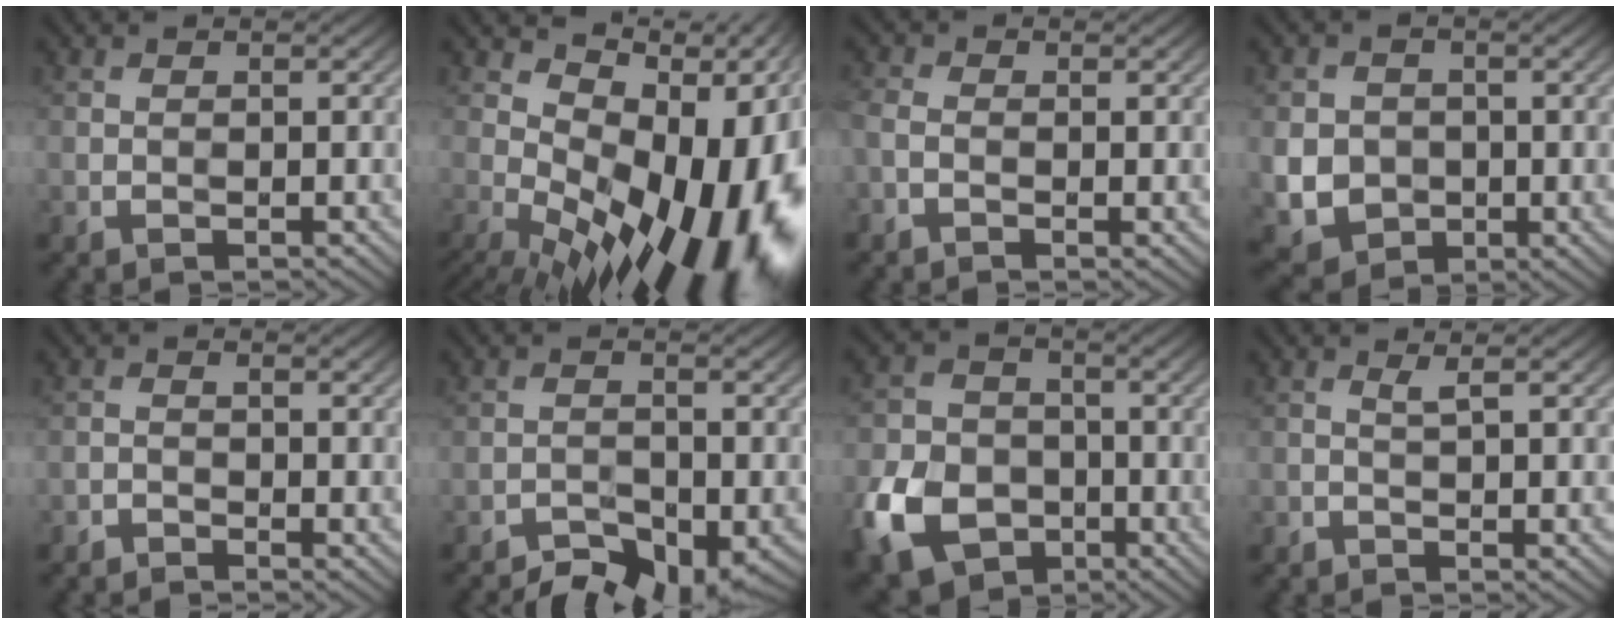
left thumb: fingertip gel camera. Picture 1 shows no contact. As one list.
[{"total": 19.6, "force": [-3.5, 10.5, 16.2], "torque": [-0.207, -0.035, -0.025]}, {"total": 2.7, "force": [-0.8, 1.5, 2.1], "torque": [-0.057, 0.000, -0.021]}, {"total": 5.5, "force": [-0.4, 5.1, 2.0], "torque": [-0.062, -0.019, -0.008]}, {"total": 1.3, "force": [-1.1, 0.4, 0.5], "torque": [-0.009, 0.000, -0.023]}, {"total": 7.4, "force": [-6.1, 2.3, 3.5], "torque": [-0.044, -0.006, -0.091]}, {"total": 10.1, "force": [-4.1, 7.8, 4.8], "torque": [-0.125, -0.022, -0.091]}, {"total": 1.0, "force": [0.3, 0.0, 1.0], "torque": [-0.020, 0.004, 0.004]}]